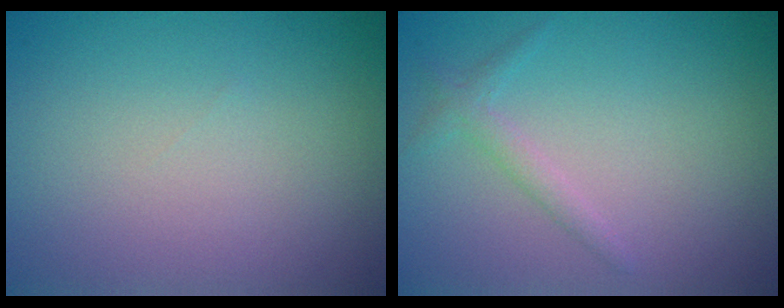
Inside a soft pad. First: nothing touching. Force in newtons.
{"total": 1.3, "press": 1.3, "slide": 0.0}